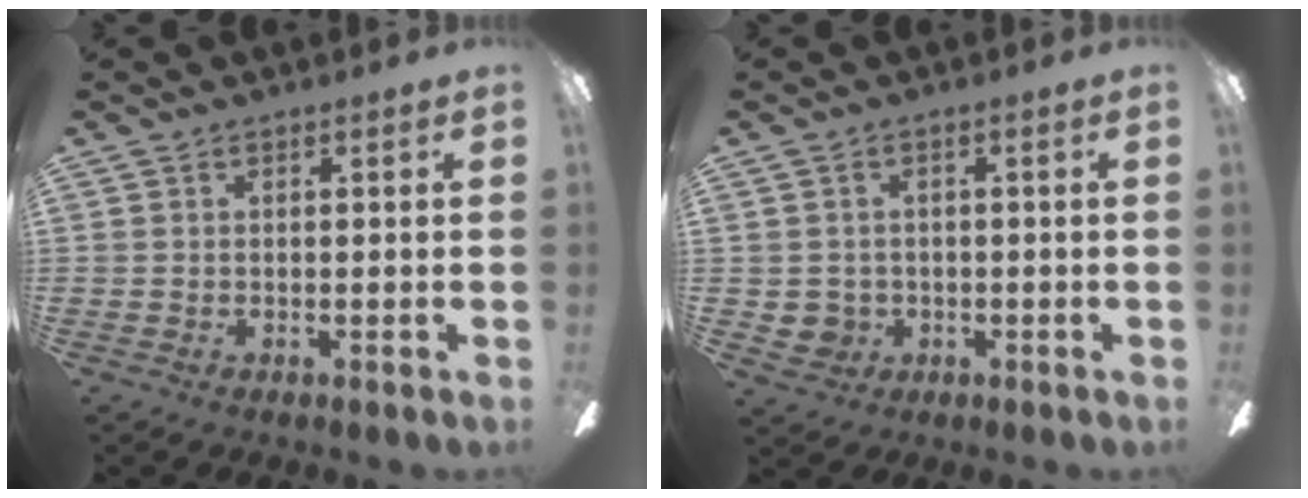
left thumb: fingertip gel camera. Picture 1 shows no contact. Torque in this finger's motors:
{"motor_torque": [-0.17, 0.16, 0.04, 0.05, 0.00]}